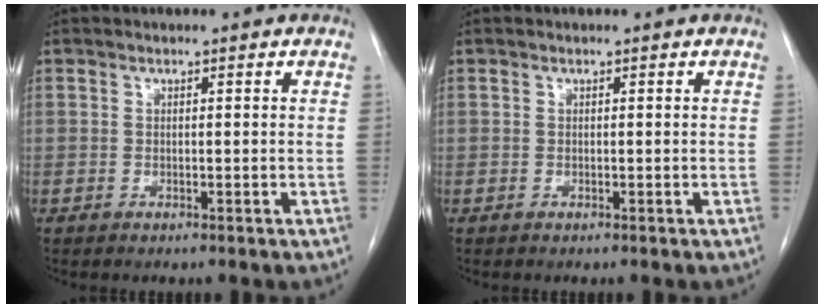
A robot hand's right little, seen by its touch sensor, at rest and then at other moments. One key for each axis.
{"total": 0.0}